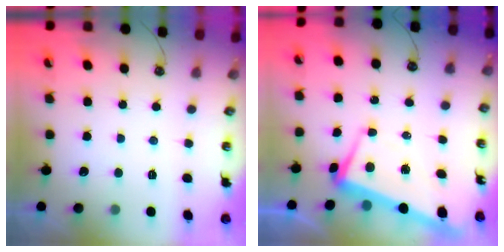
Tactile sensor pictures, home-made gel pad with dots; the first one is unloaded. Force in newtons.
{"total": 1.7, "press": 0.9, "slide": 1.4}